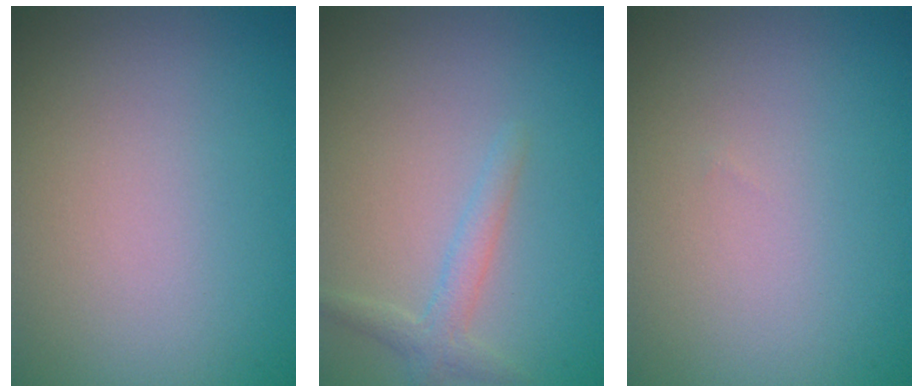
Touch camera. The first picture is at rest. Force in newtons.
{"total": 1.8, "press": 1.8, "slide": 0.1}
{"total": 0.0}